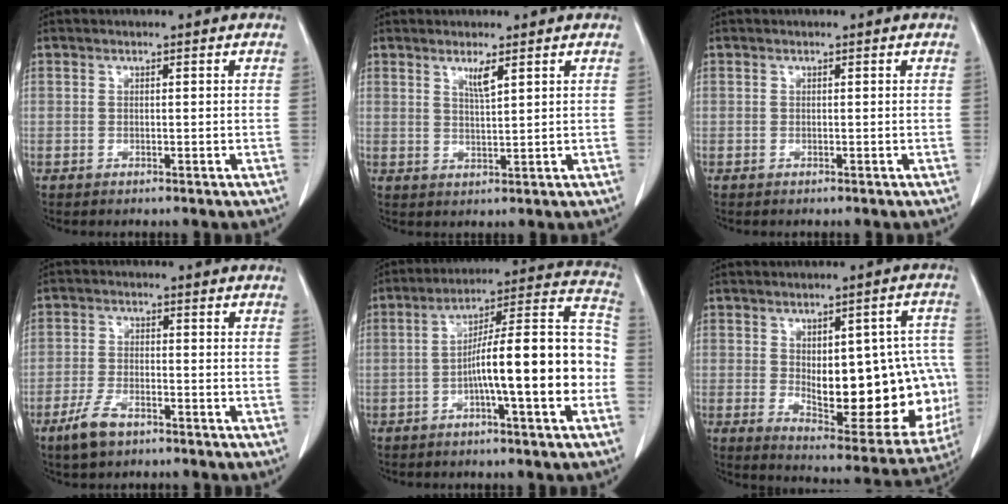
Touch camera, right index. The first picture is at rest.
{"total": 2.6, "force": [1.6, 0.0, 2.0], "torque": [-0.042, -0.007, 0.033]}
{"total": 0.0}
{"total": 5.0, "force": [-3.4, 1.8, 3.2], "torque": [-0.070, -0.004, -0.061]}
{"total": 16.9, "force": [-3.7, 1.5, 16.4], "torque": [-0.246, 0.030, -0.060]}
{"total": 20.4, "force": [-1.3, 8.1, 18.7], "torque": [-0.198, 0.020, 0.016]}